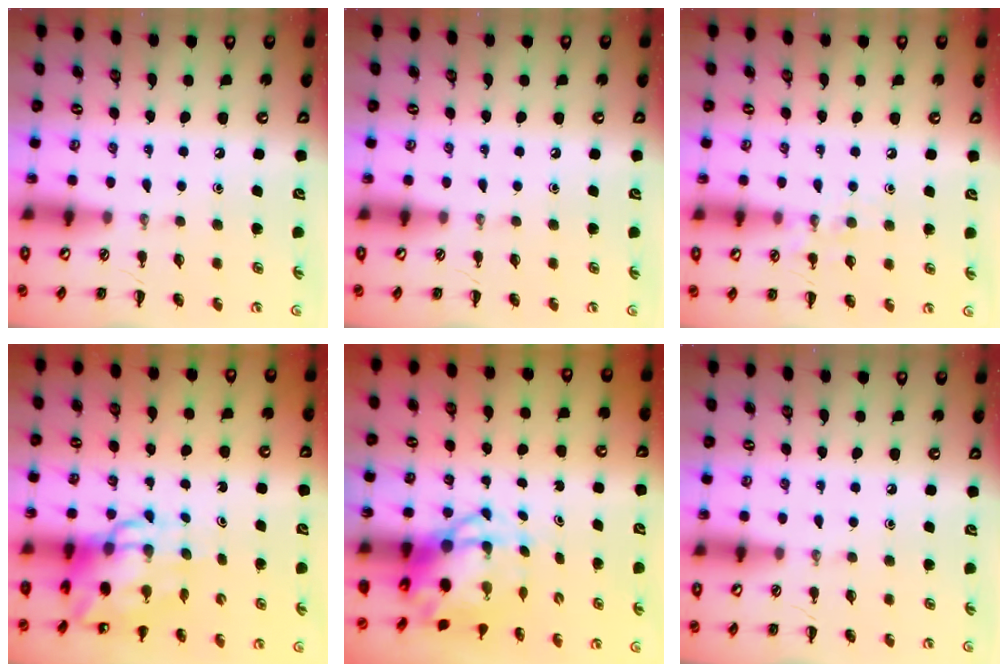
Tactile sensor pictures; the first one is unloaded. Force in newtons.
{"total": 0.0}
{"total": 7.1, "press": 7.0, "slide": 1.2}
{"total": 10.1, "press": 9.7, "slide": 2.8}
{"total": 6.6, "press": 6.3, "slide": 2.1}
{"total": 0.0}